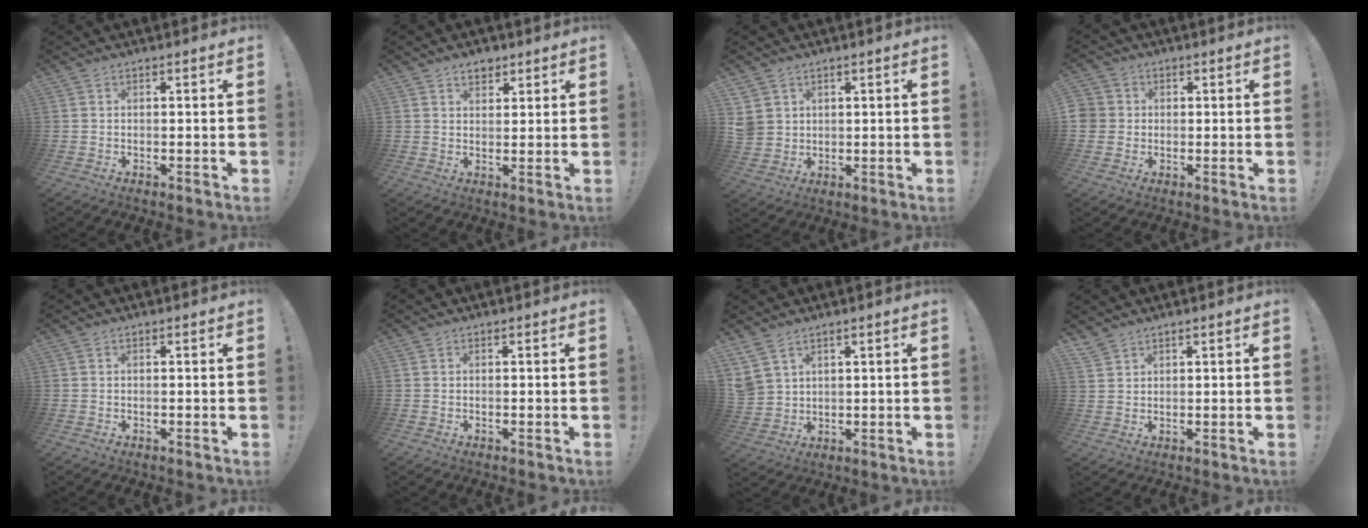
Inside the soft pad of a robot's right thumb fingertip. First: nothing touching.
{"total": 3.9, "force": [2.7, 2.5, 1.4], "torque": [-0.005, -0.014, 0.046]}
{"total": 4.9, "force": [2.0, 4.3, 1.4], "torque": [-0.030, -0.008, 0.041]}
{"total": 4.3, "force": [0.1, 4.2, 0.7], "torque": [-0.011, 0.000, 0.001]}
{"total": 0.0}
{"total": 0.0}
{"total": 6.4, "force": [4.7, 3.8, 2.4], "torque": [-0.055, -0.015, 0.097]}
{"total": 3.1, "force": [2.8, 1.0, 1.0], "torque": [-0.018, -0.018, 0.053]}